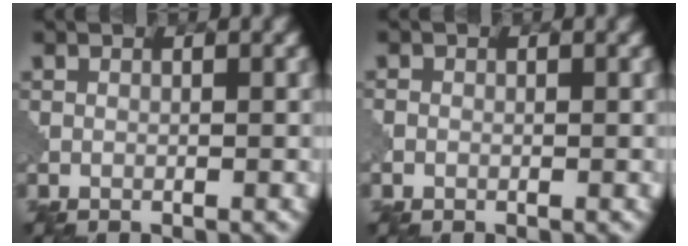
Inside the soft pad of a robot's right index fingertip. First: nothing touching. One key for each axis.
{"total": 0.7, "fx": -0.3, "fy": 0.6, "fz": 0.2, "tx": 0.001, "ty": -0.004, "tz": -0.005}